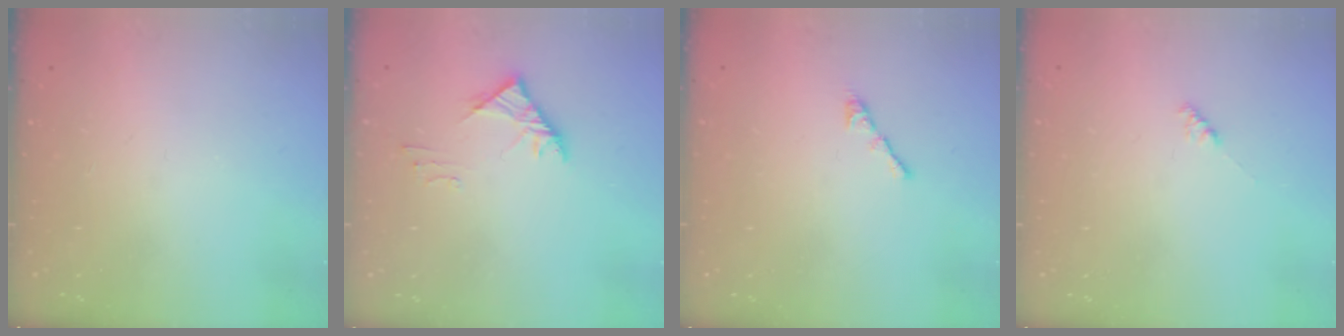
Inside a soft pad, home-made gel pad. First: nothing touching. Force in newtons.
{"total": 3.3, "press": 3.2, "slide": 0.8}
{"total": 0.6, "press": 0.4, "slide": 0.4}
{"total": 2.1, "press": 2.0, "slide": 0.5}